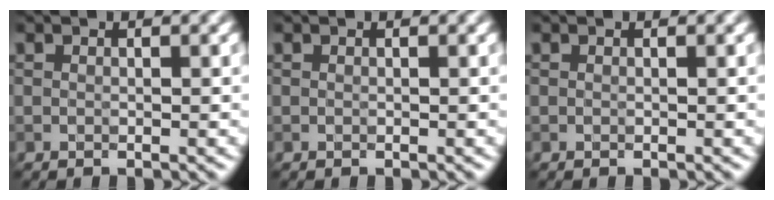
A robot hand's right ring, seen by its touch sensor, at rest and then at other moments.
{"total": 0.0}
{"total": 0.0}